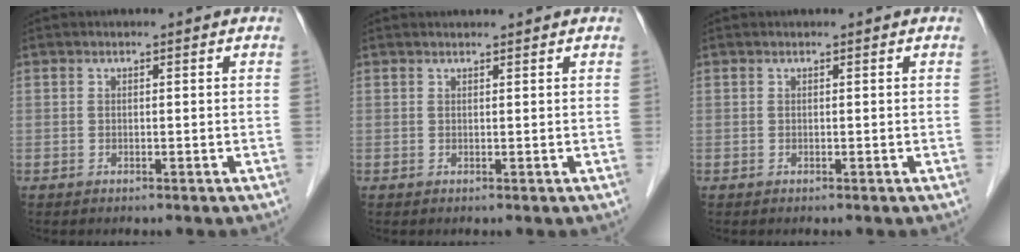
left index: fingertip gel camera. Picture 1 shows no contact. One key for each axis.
{"total": 1.5, "fx": 1.5, "fy": -0.1, "fz": 0.3, "tx": -0.007, "ty": 0.014, "tz": 0.026}
{"total": 0.0}